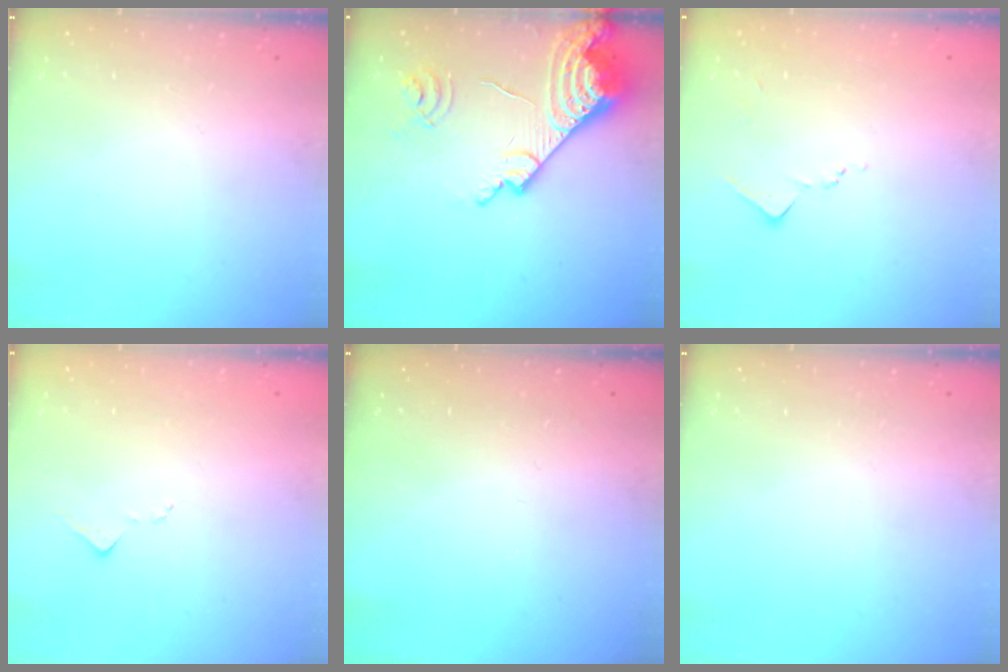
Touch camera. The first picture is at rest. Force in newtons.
{"total": 17.7, "press": 17.7, "slide": 1.8}
{"total": 7.3, "press": 7.2, "slide": 0.7}
{"total": 7.5, "press": 7.4, "slide": 0.8}
{"total": 1.3, "press": 1.2, "slide": 0.2}
{"total": 0.0}